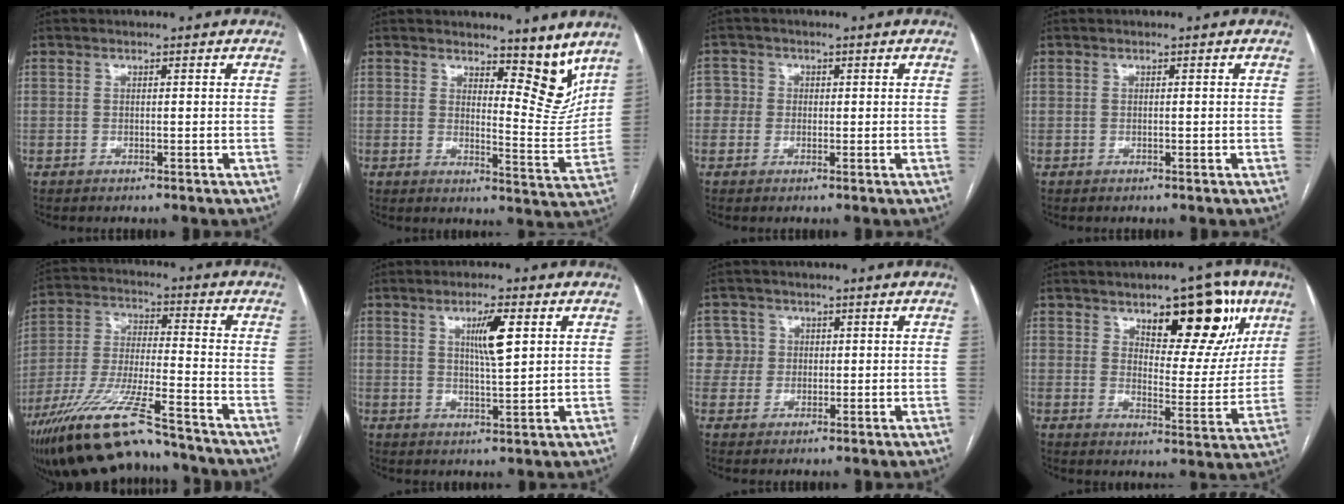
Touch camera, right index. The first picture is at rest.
{"total": 7.7, "force": [6.3, 2.3, 3.8], "torque": [-0.042, -0.032, 0.083]}
{"total": 2.7, "force": [-0.1, 2.7, 0.1], "torque": [0.017, 0.012, -0.007]}
{"total": 0.0}
{"total": 18.3, "force": [-14.6, 2.1, 10.9], "torque": [-0.231, -0.032, -0.261]}
{"total": 5.9, "force": [2.1, 0.6, 5.5], "torque": [-0.095, -0.001, 0.037]}
{"total": 4.1, "force": [1.0, 4.0, -0.4], "torque": [0.028, 0.011, 0.018]}
{"total": 15.0, "force": [8.1, 6.2, 11.0], "torque": [-0.128, 0.010, 0.116]}